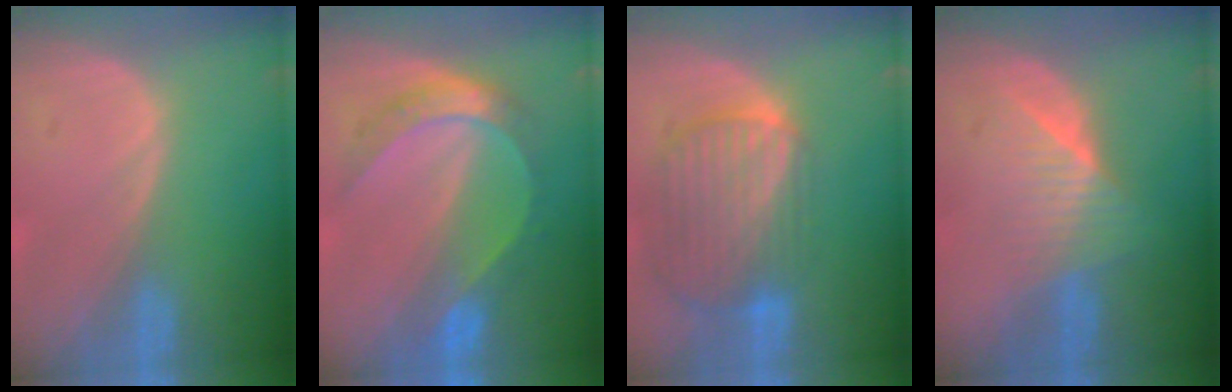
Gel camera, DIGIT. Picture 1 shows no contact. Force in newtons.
{"total": 6.7, "press": 6.6, "slide": 0.4}
{"total": 10.3, "press": 8.7, "slide": 5.6}
{"total": 6.3, "press": 5.9, "slide": 2.4}